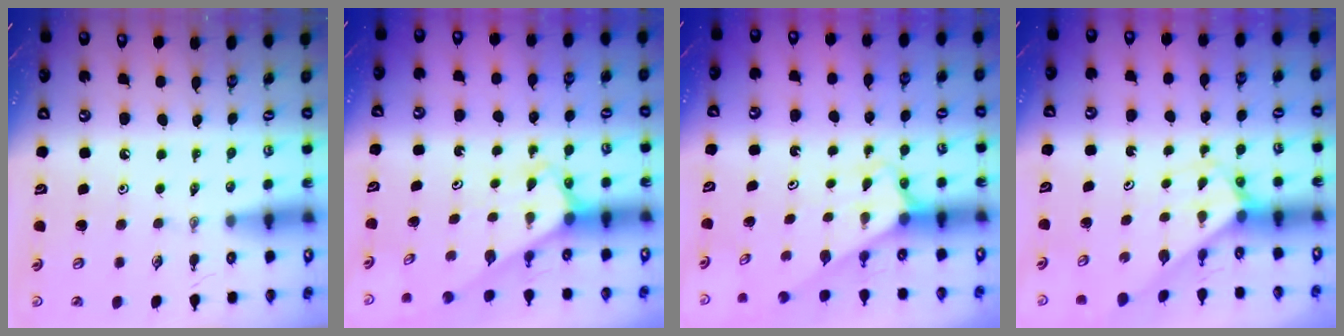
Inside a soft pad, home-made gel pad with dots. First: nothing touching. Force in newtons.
{"total": 2.7, "press": 2.7, "slide": 0.2}
{"total": 2.5, "press": 2.5, "slide": 0.2}
{"total": 2.6, "press": 2.6, "slide": 0.2}